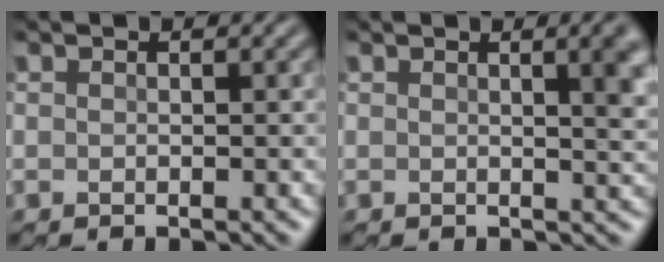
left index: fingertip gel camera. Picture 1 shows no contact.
{"total": 3.4, "force": [0.7, 1.3, 3.1], "torque": [-0.046, -0.001, 0.015]}